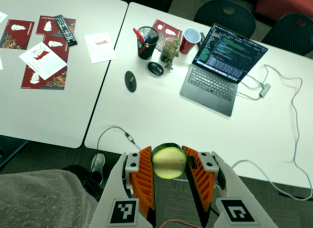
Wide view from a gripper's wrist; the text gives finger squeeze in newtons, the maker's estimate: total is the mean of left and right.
{"total": 11.5, "left": 11.5, "right": 11.5}